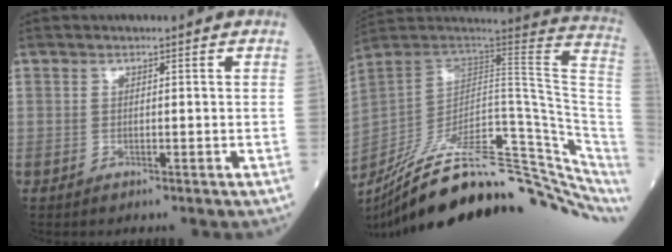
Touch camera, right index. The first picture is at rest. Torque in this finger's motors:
{"motor_torque": [0.00, -2.14, 0.30, 0.01]}